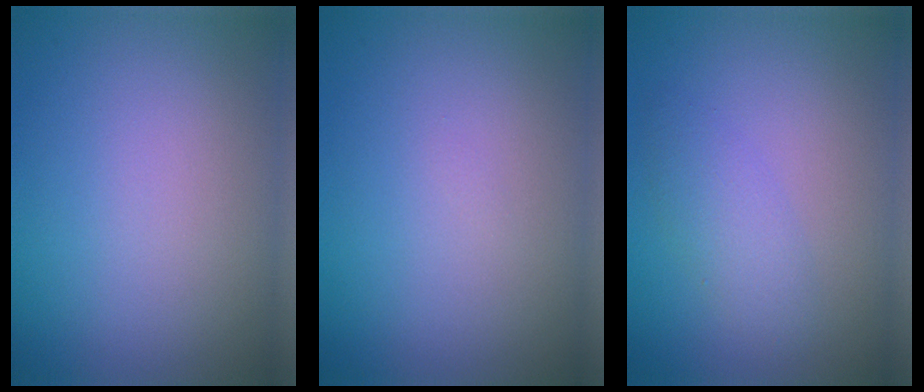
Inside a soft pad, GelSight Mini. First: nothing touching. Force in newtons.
{"total": 0.0}
{"total": 2.2, "press": 2.2, "slide": 0.1}